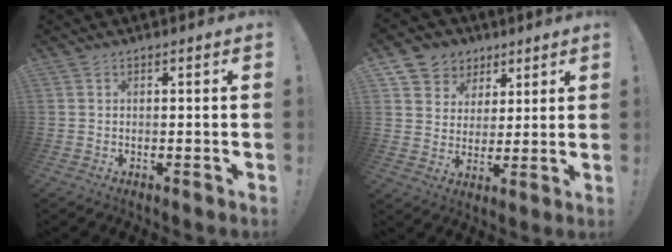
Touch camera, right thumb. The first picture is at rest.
{"total": 7.9, "force": [3.6, 7.0, 0.9], "torque": [-0.009, -0.028, 0.076]}